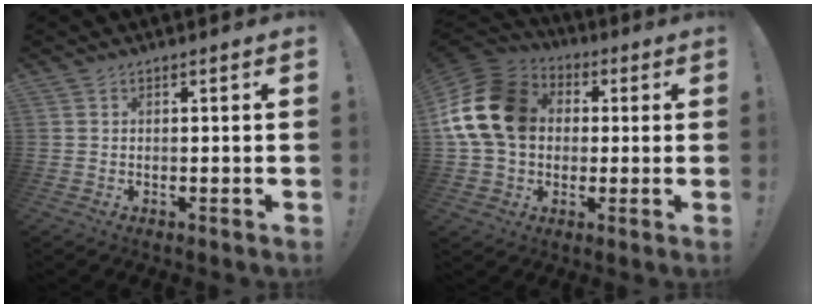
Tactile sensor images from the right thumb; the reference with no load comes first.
{"total": 19.7, "force": [3.1, 15.0, 12.5], "torque": [-0.229, 0.010, 0.064]}